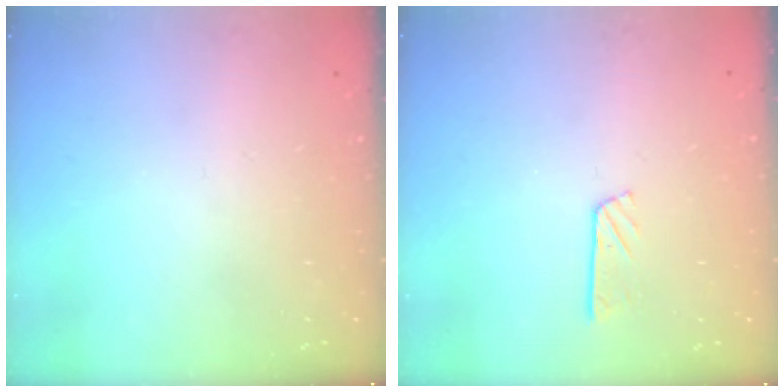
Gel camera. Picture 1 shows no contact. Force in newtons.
{"total": 3.6, "press": 3.6, "slide": 0.3}